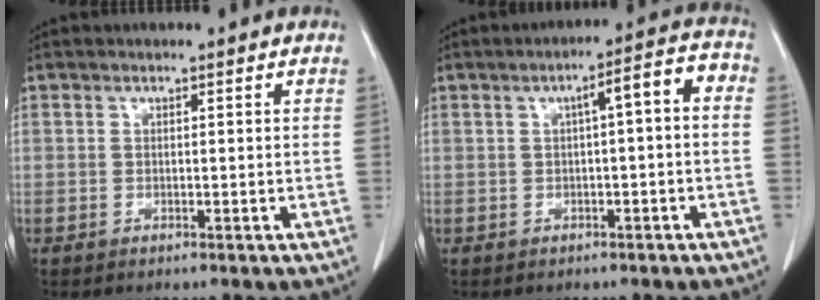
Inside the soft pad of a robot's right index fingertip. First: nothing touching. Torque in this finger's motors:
{"motor_torque": [0.25, -0.03, 0.11, 0.05]}